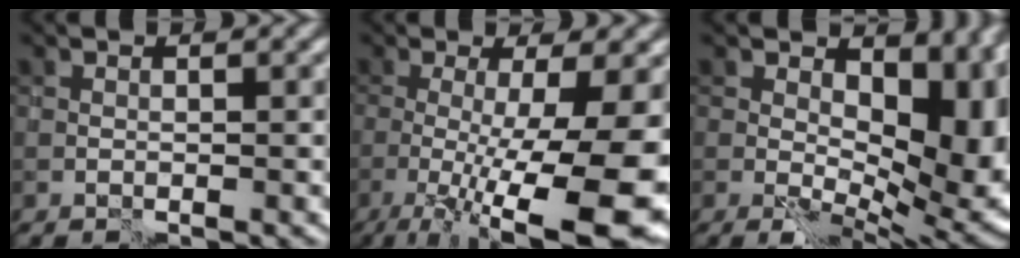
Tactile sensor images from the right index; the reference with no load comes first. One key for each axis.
{"total": 12.9, "fx": -3.2, "fy": 2.7, "fz": 12.2, "tx": -0.162, "ty": -0.007, "tz": -0.045}
{"total": 11.4, "fx": 2.6, "fy": 6.4, "fz": 9.1, "tx": -0.116, "ty": -0.025, "tz": 0.061}